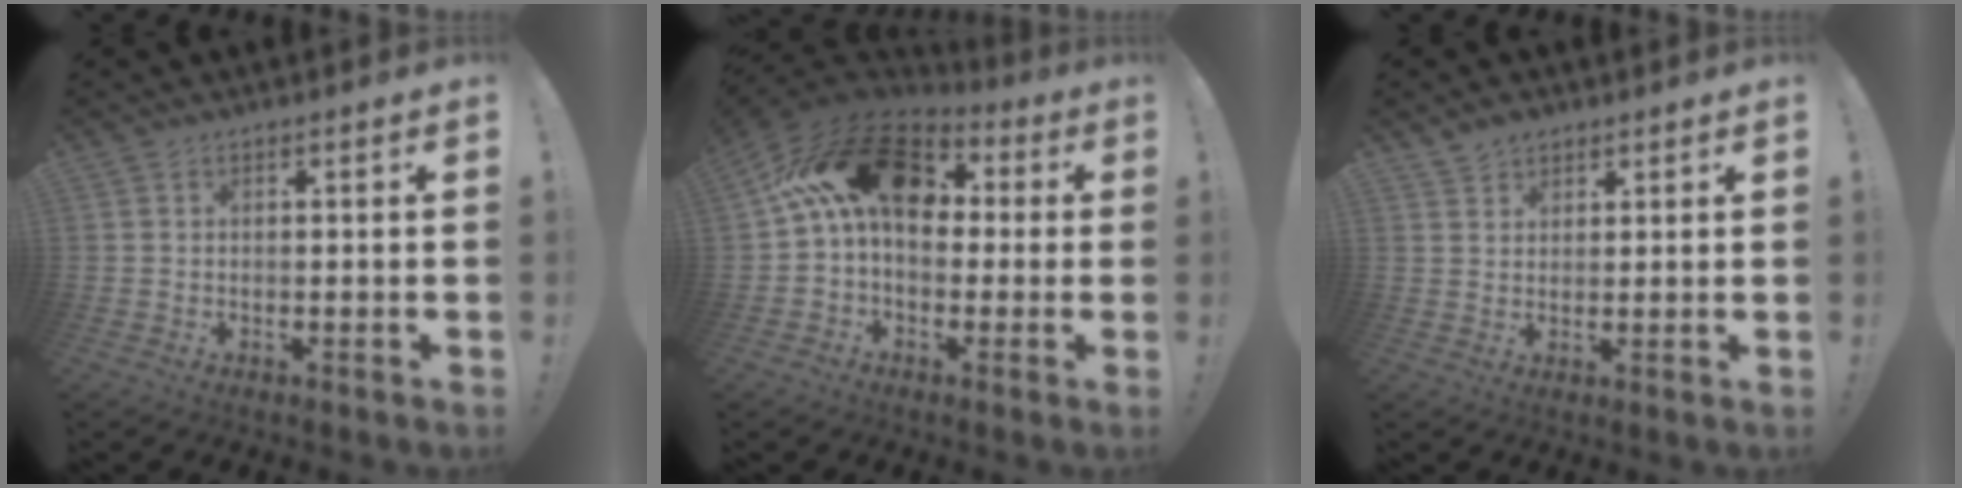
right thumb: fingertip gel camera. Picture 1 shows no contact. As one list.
[{"total": 19.6, "force": [5.1, 12.5, 14.2], "torque": [-0.227, 0.009, 0.096]}, {"total": 3.6, "force": [2.9, 2.1, 0.5], "torque": [-0.010, -0.017, 0.054]}]